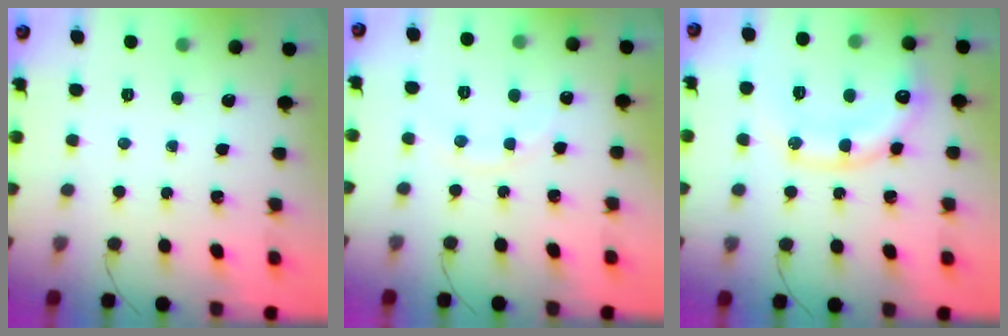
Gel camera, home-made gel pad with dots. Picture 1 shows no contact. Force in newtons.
{"total": 7.8, "press": 7.6, "slide": 1.7}
{"total": 14.7, "press": 14.6, "slide": 1.5}